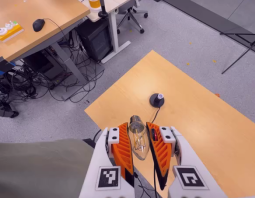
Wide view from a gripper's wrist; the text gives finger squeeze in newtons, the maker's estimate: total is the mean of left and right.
{"total": 21.0, "left": 23.1, "right": 18.9}